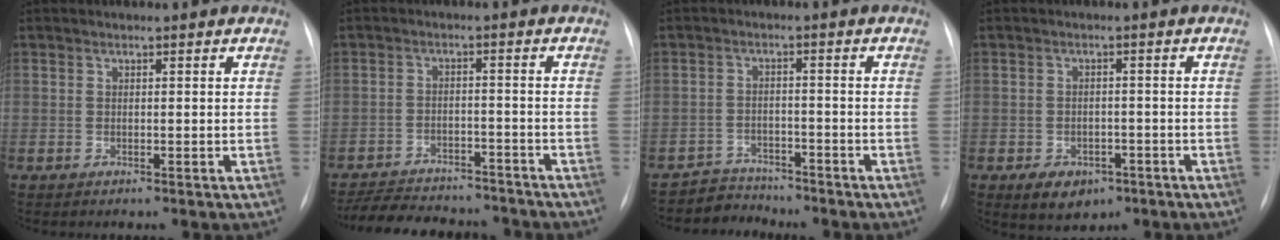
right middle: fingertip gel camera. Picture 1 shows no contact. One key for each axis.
{"total": 14.9, "fx": -13.6, "fy": 4.1, "fz": 4.8, "tx": -0.095, "ty": 0.005, "tz": -0.190}
{"total": 4.2, "fx": -3.8, "fy": 1.1, "fz": -1.4, "tx": 0.028, "ty": 0.002, "tz": -0.066}
{"total": 5.6, "fx": -3.0, "fy": 3.8, "fz": 2.7, "tx": -0.040, "ty": 0.003, "tz": -0.034}